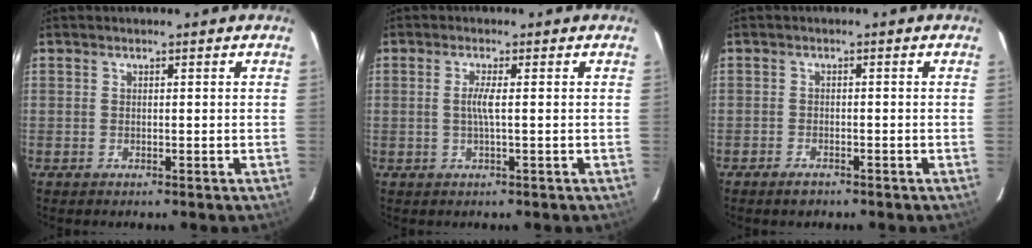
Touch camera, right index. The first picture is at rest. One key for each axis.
{"total": 2.3, "fx": -0.1, "fy": -0.3, "fz": 2.3, "tx": -0.044, "ty": -0.001, "tz": -0.004}
{"total": 2.1, "fx": -1.7, "fy": 0.9, "fz": 0.8, "tx": -0.023, "ty": 0.001, "tz": -0.030}